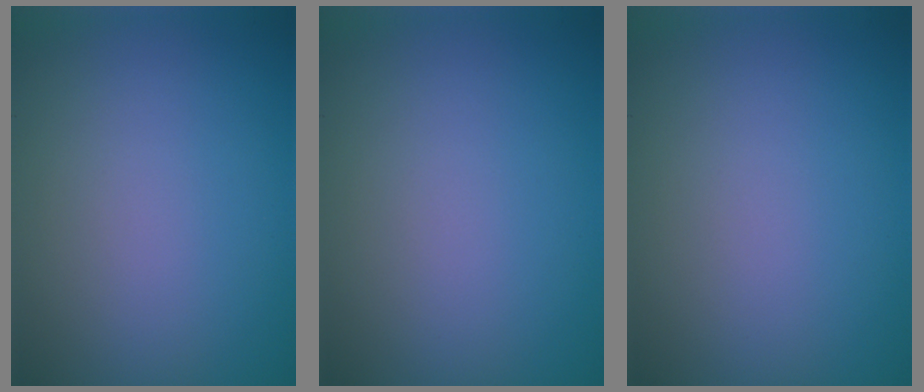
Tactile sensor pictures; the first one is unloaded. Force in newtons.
{"total": 0.0}
{"total": 0.0}